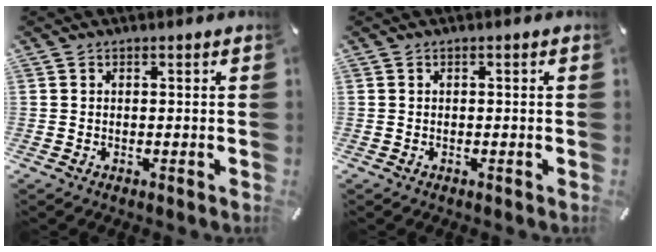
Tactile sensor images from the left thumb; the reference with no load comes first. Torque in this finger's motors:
{"motor_torque": [-0.22, 0.22, -0.06, 0.06, 0.00]}